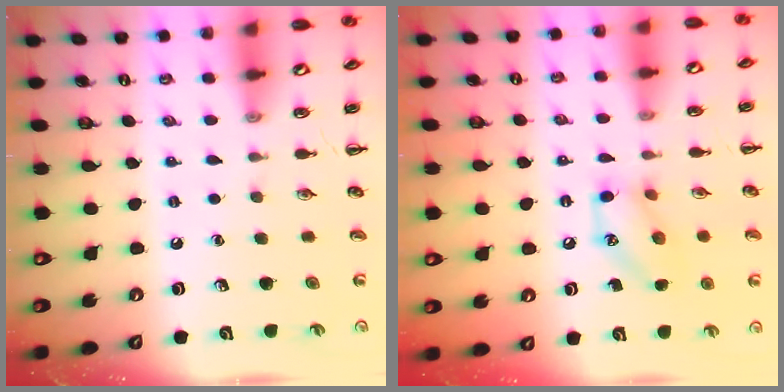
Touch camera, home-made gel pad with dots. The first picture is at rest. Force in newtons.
{"total": 11.4, "press": 11.2, "slide": 1.8}